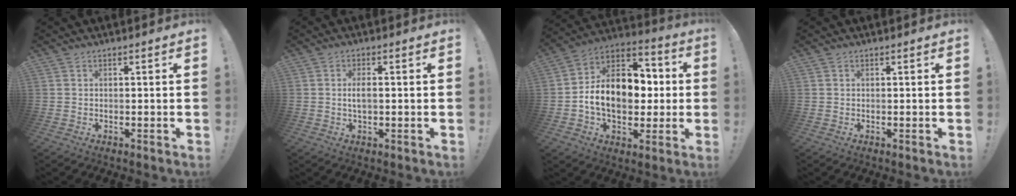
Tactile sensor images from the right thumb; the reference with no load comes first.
{"total": 2.9, "force": [-0.2, 1.1, 2.7], "torque": [-0.047, 0.005, -0.006]}
{"total": 16.4, "force": [-1.1, 11.9, 11.1], "torque": [-0.185, 0.017, -0.012]}
{"total": 0.0}